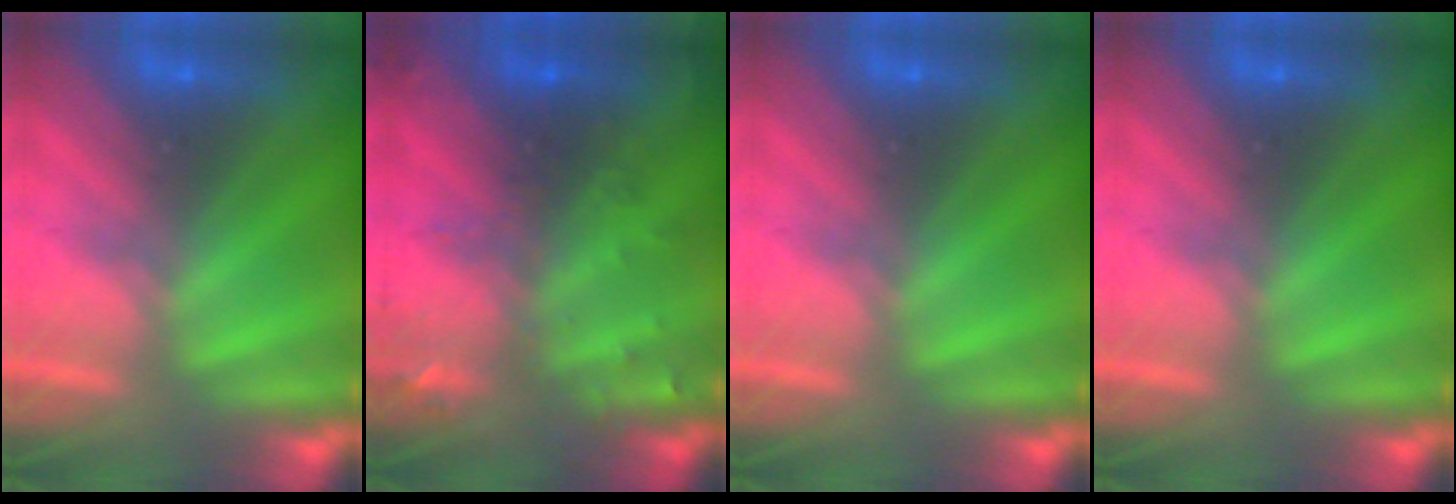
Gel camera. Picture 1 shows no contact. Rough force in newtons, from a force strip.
{"total": 2.9}
{"total": 0.0}
{"total": 0.0}